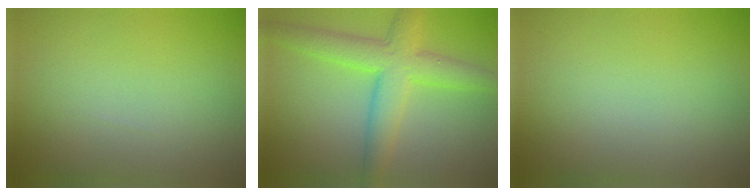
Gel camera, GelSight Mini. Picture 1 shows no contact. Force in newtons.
{"total": 5.9, "press": 5.9, "slide": 0.1}
{"total": 0.0}